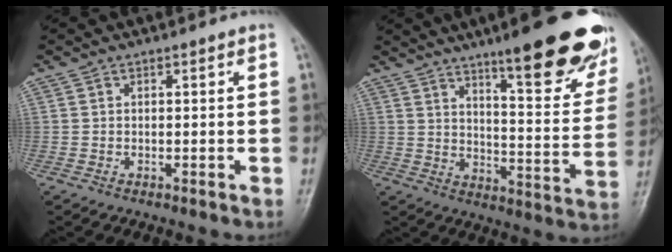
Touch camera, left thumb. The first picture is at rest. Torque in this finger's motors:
{"motor_torque": [3.01, 1.38, 1.76, -1.01, 0.36]}